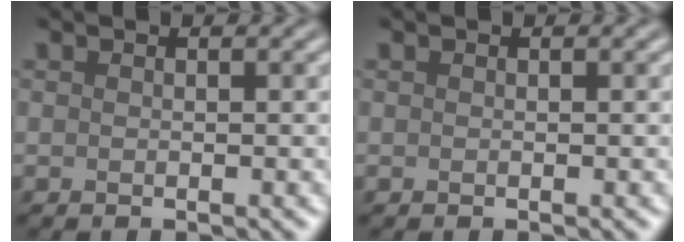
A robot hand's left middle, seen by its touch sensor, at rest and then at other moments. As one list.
[{"total": 0.0}]